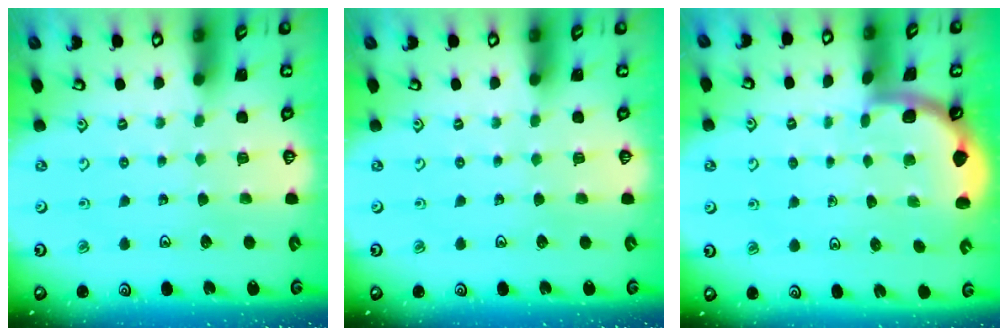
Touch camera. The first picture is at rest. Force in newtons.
{"total": 0.0}
{"total": 1.7, "press": 1.7, "slide": 0.1}